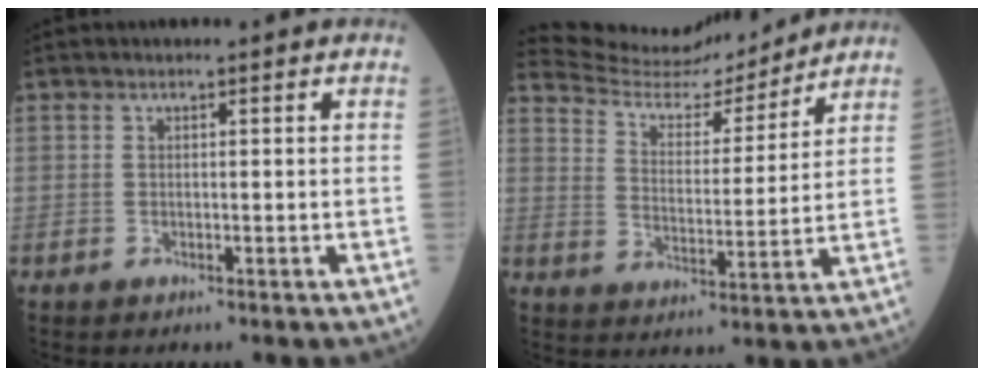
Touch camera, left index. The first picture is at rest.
{"total": 12.7, "force": [12.5, 1.6, 1.8], "torque": [-0.040, 0.000, 0.202]}